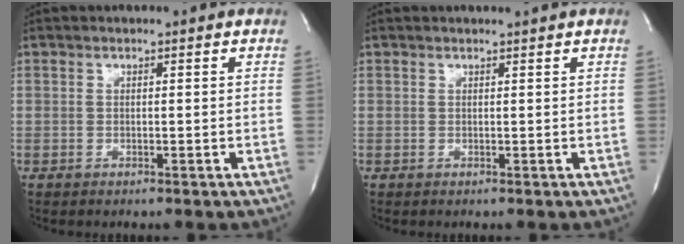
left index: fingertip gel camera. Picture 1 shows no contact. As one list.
[{"total": 0.9, "force": [0.8, -0.3, 0.1], "torque": [-0.006, -0.004, 0.015]}]